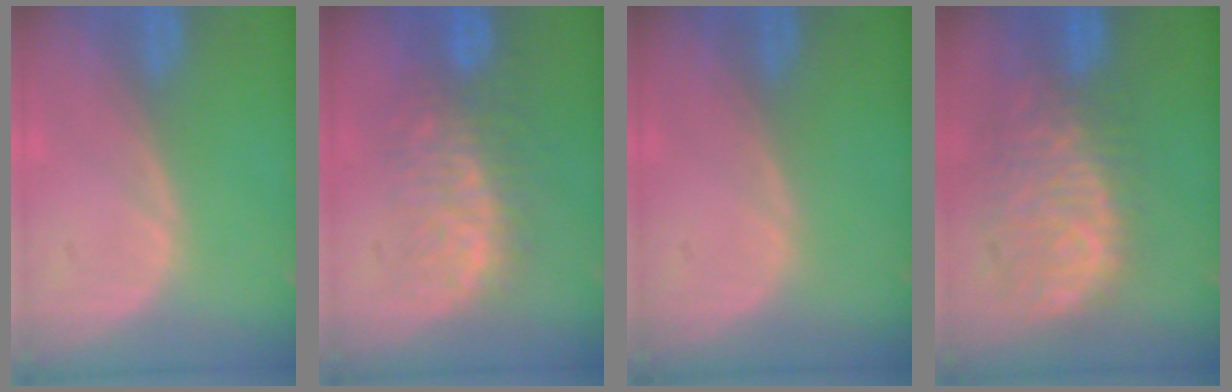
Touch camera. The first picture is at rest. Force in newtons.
{"total": 8.7, "press": 8.1, "slide": 3.1}
{"total": 0.0}
{"total": 11.4, "press": 9.7, "slide": 5.9}